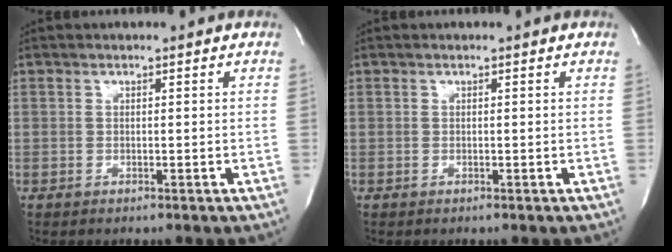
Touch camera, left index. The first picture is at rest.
{"total": 0.0}